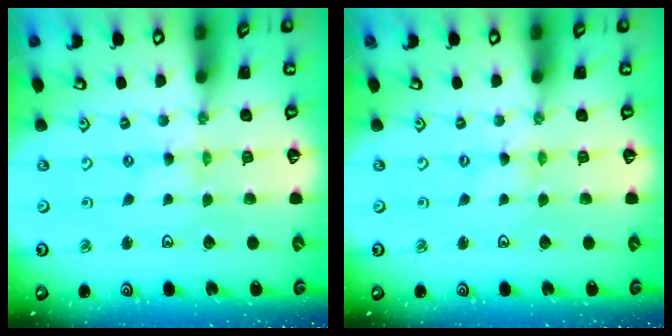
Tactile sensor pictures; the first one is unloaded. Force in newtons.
{"total": 0.0}